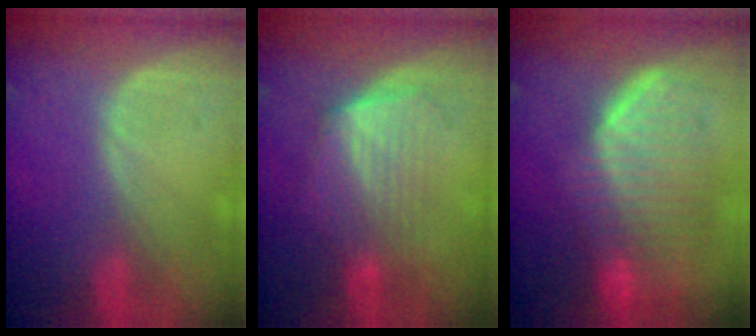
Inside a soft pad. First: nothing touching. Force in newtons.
{"total": 6.5, "press": 6.1, "slide": 2.1}
{"total": 10.0, "press": 9.0, "slide": 4.4}